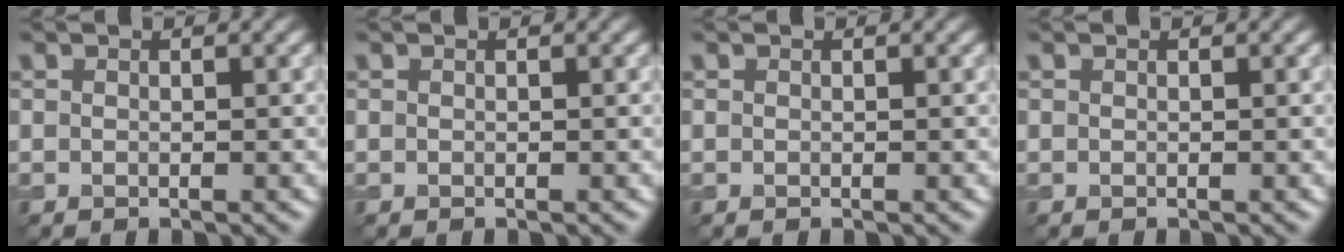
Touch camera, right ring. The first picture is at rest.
{"total": 0.0}
{"total": 0.0}
{"total": 0.0}